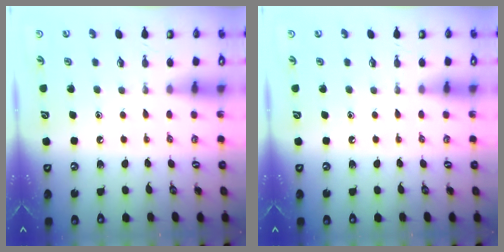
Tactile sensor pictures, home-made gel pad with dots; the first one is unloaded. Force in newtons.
{"total": 0.0}